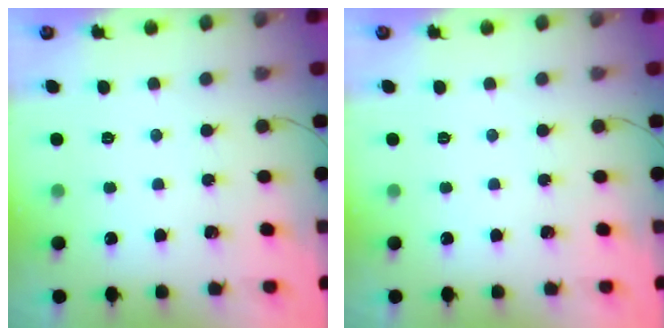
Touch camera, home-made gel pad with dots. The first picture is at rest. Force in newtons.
{"total": 0.0}